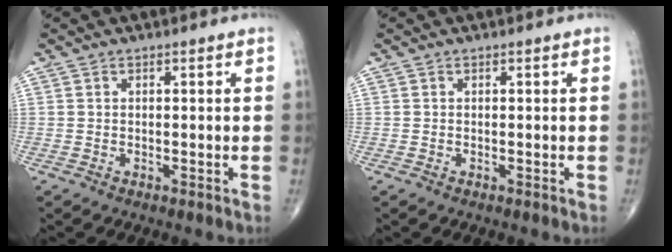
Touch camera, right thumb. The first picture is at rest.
{"total": 0.0}